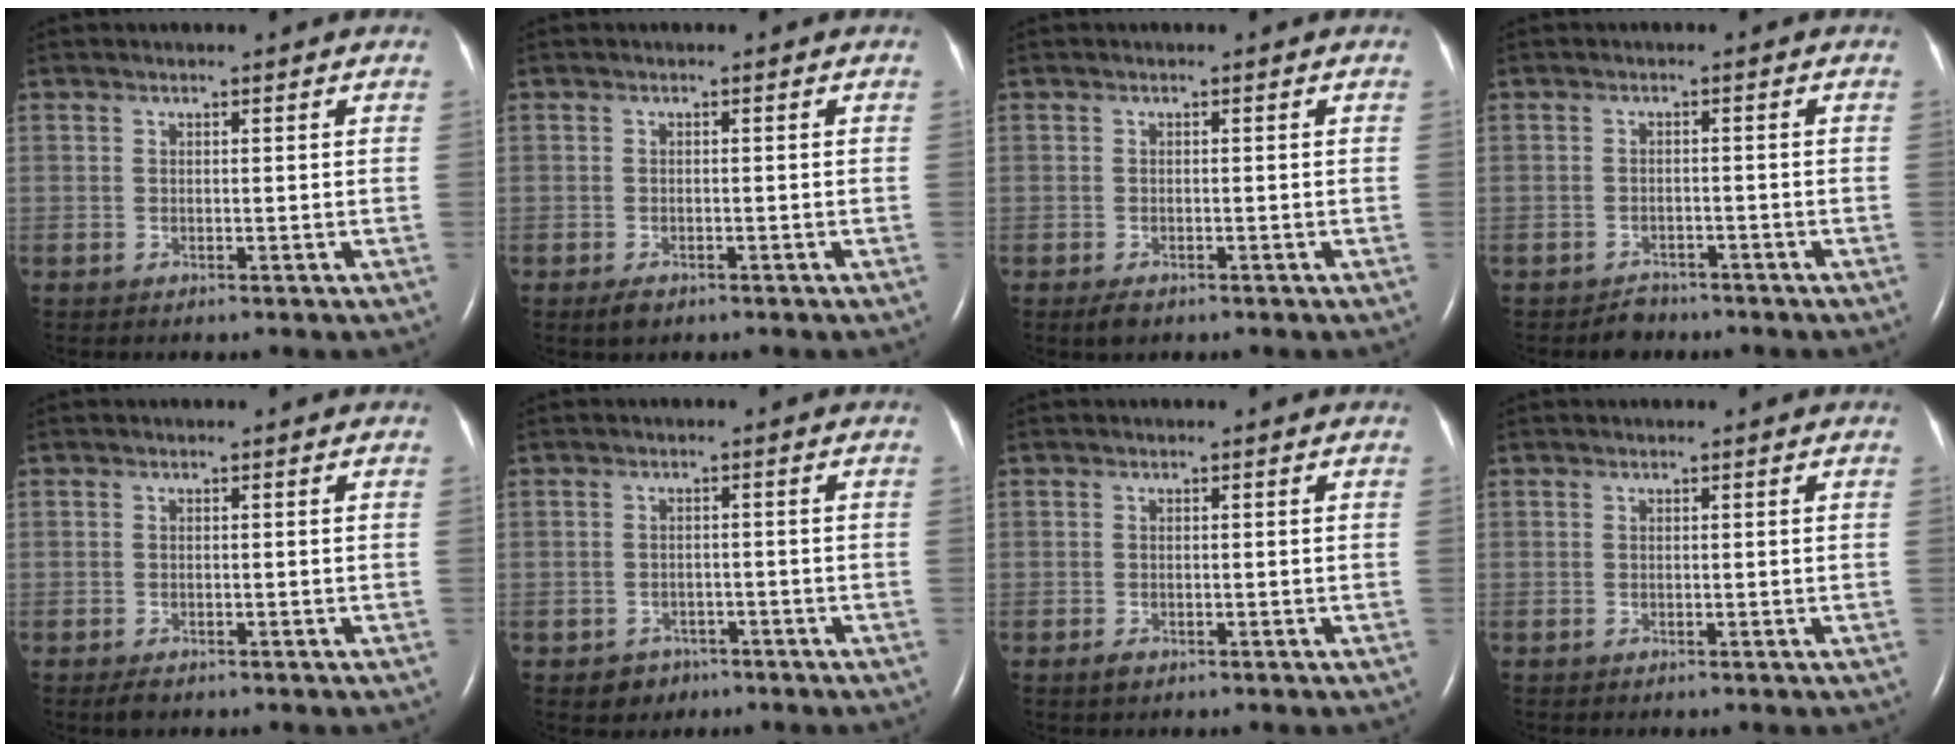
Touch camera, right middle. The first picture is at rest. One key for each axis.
{"total": 1.7, "fx": -1.1, "fy": 0.8, "fz": 1.0, "tx": -0.024, "ty": -0.002, "tz": -0.014}
{"total": 1.7, "fx": -1.1, "fy": 0.8, "fz": 1.0, "tx": -0.025, "ty": -0.003, "tz": -0.015}
{"total": 2.4, "fx": -2.0, "fy": 1.3, "fz": 0.0, "tx": -0.009, "ty": 0.002, "tz": -0.030}
{"total": 1.4, "fx": -1.0, "fy": 0.6, "fz": 0.8, "tx": -0.019, "ty": -0.002, "tz": -0.013}
{"total": 2.9, "fx": -1.7, "fy": 2.4, "fz": 0.2, "tx": -0.006, "ty": 0.011, "tz": -0.019}
{"total": 1.0, "fx": -0.7, "fy": 0.5, "fz": 0.6, "tx": -0.016, "ty": -0.001, "tz": -0.009}
{"total": 0.0}